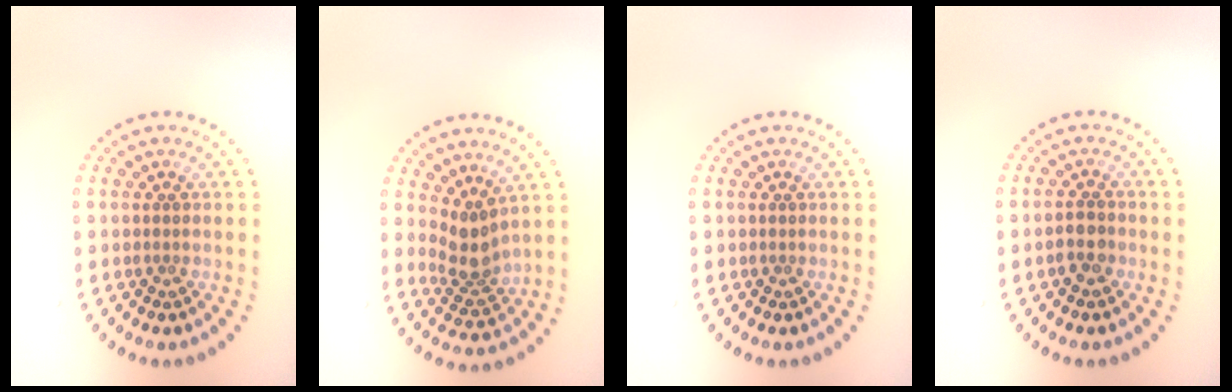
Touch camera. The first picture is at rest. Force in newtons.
{"total": 2.8, "press": 2.1, "slide": 1.8}
{"total": 0.0}
{"total": 1.8, "press": 1.6, "slide": 0.8}